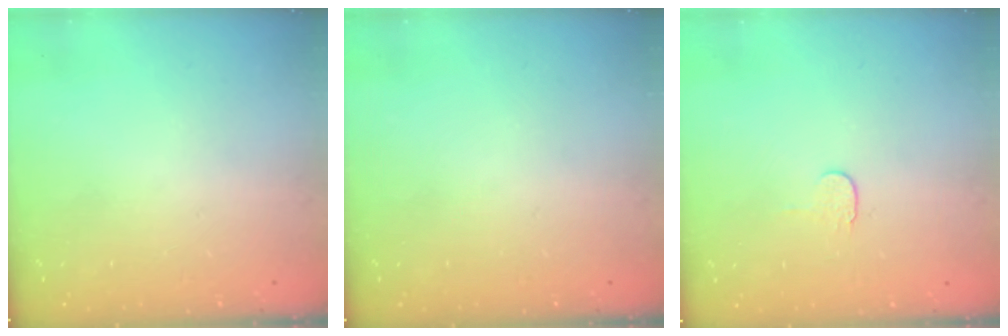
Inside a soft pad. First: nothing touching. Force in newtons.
{"total": 0.0}
{"total": 4.0, "press": 3.9, "slide": 0.5}